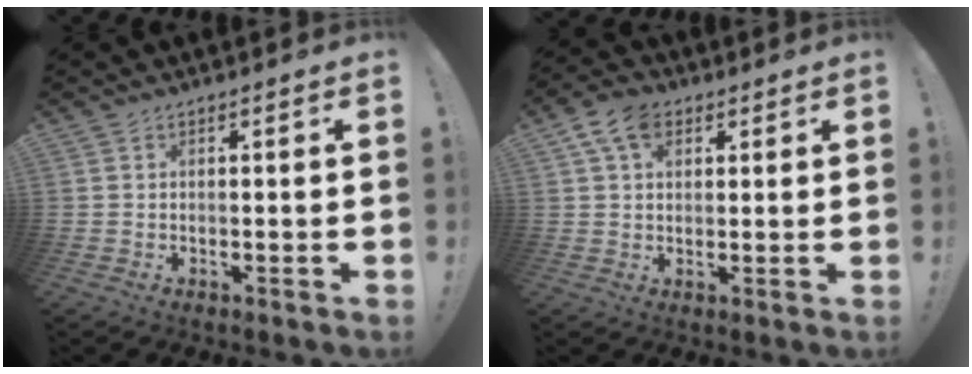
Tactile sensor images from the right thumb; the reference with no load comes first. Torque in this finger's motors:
{"motor_torque": [-0.42, 0.54, 0.09, -0.05, 0.18]}